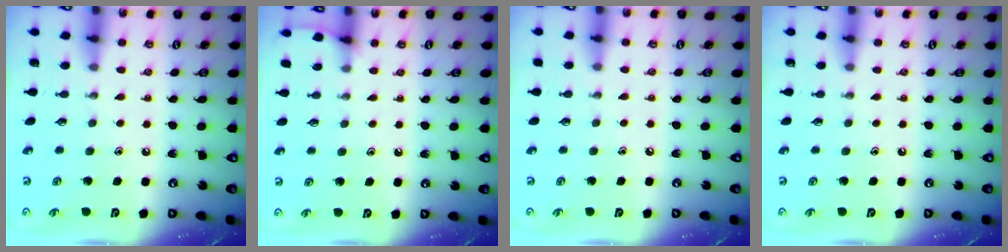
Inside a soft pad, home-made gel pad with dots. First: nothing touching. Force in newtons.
{"total": 2.4, "press": 2.4, "slide": 0.4}
{"total": 0.0}
{"total": 0.0}